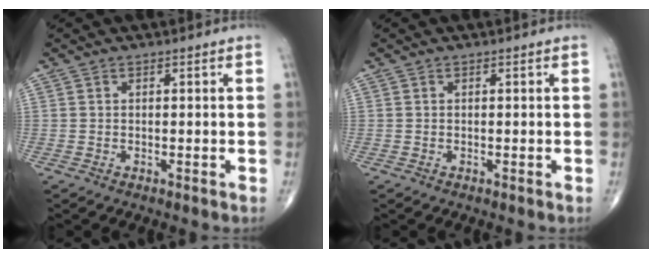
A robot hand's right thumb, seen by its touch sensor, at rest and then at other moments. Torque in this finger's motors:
{"motor_torque": [0.00, 0.00, 0.00, 0.00, 0.00]}